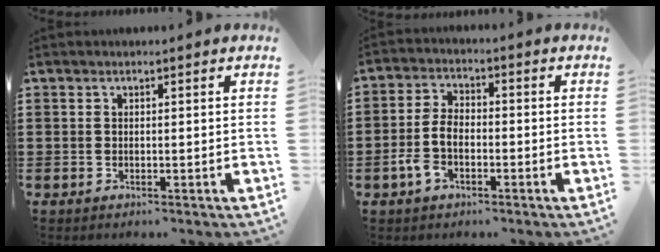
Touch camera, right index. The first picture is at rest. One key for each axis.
{"total": 5.6, "fx": -2.0, "fy": 3.1, "fz": 4.3, "tx": -0.102, "ty": 0.001, "tz": -0.041}